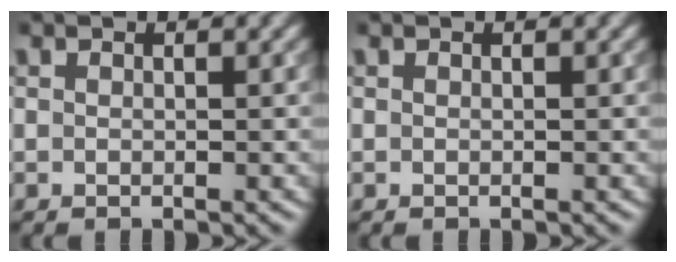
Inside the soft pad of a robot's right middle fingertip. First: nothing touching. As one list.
[{"total": 0.0}]